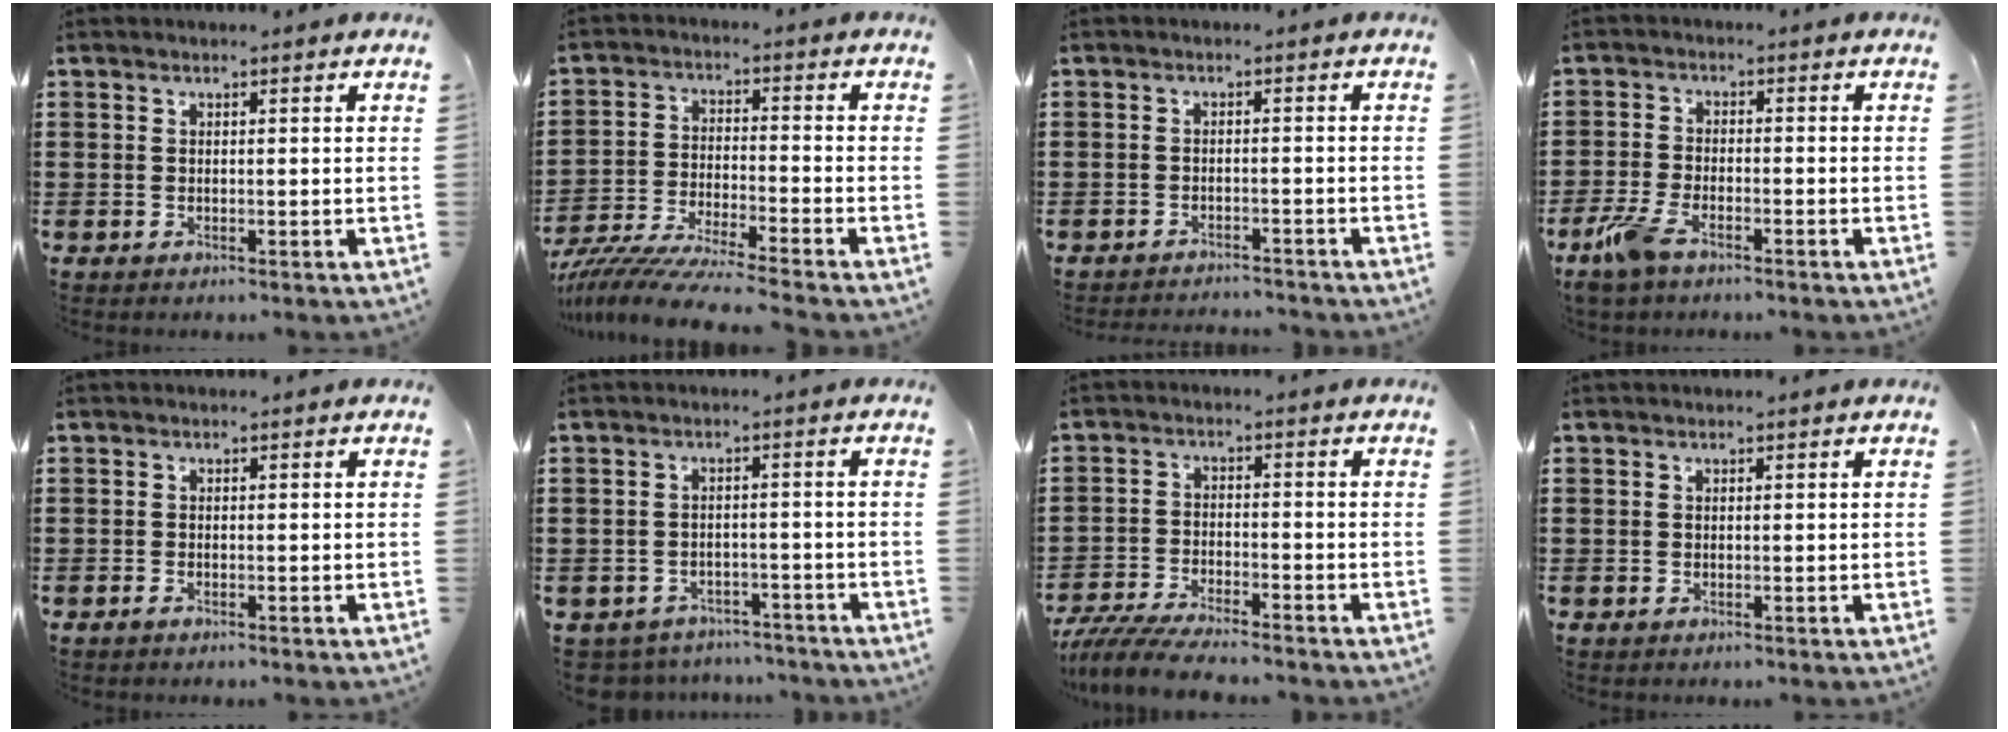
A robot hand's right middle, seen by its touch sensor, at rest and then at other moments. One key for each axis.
{"total": 7.3, "fx": -7.0, "fy": -0.5, "fz": 2.1, "tx": -0.053, "ty": -0.013, "tz": -0.140}
{"total": 1.9, "fx": -1.9, "fy": 0.0, "fz": 0.0, "tx": -0.007, "ty": 0.001, "tz": -0.041}
{"total": 5.2, "fx": -3.4, "fy": 1.6, "fz": 3.6, "tx": -0.093, "ty": -0.005, "tz": -0.071}
{"total": 0.5, "fx": -0.5, "fy": 0.0, "fz": 0.3, "tx": -0.007, "ty": -0.004, "tz": -0.008}
{"total": 3.1, "fx": -3.1, "fy": 0.6, "fz": -0.3, "tx": -0.005, "ty": 0.000, "tz": -0.068}
{"total": 5.8, "fx": -5.5, "fy": 0.4, "fz": 1.8, "tx": -0.046, "ty": -0.008, "tz": -0.110}
{"total": 0.0}